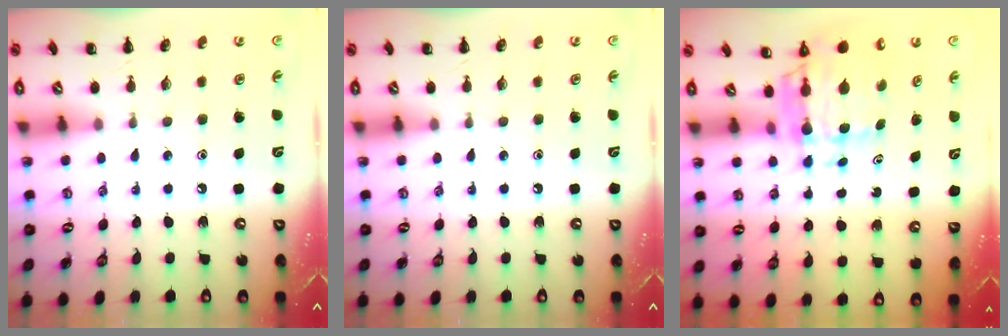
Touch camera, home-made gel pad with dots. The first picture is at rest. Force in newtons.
{"total": 0.0}
{"total": 7.5, "press": 7.0, "slide": 2.7}